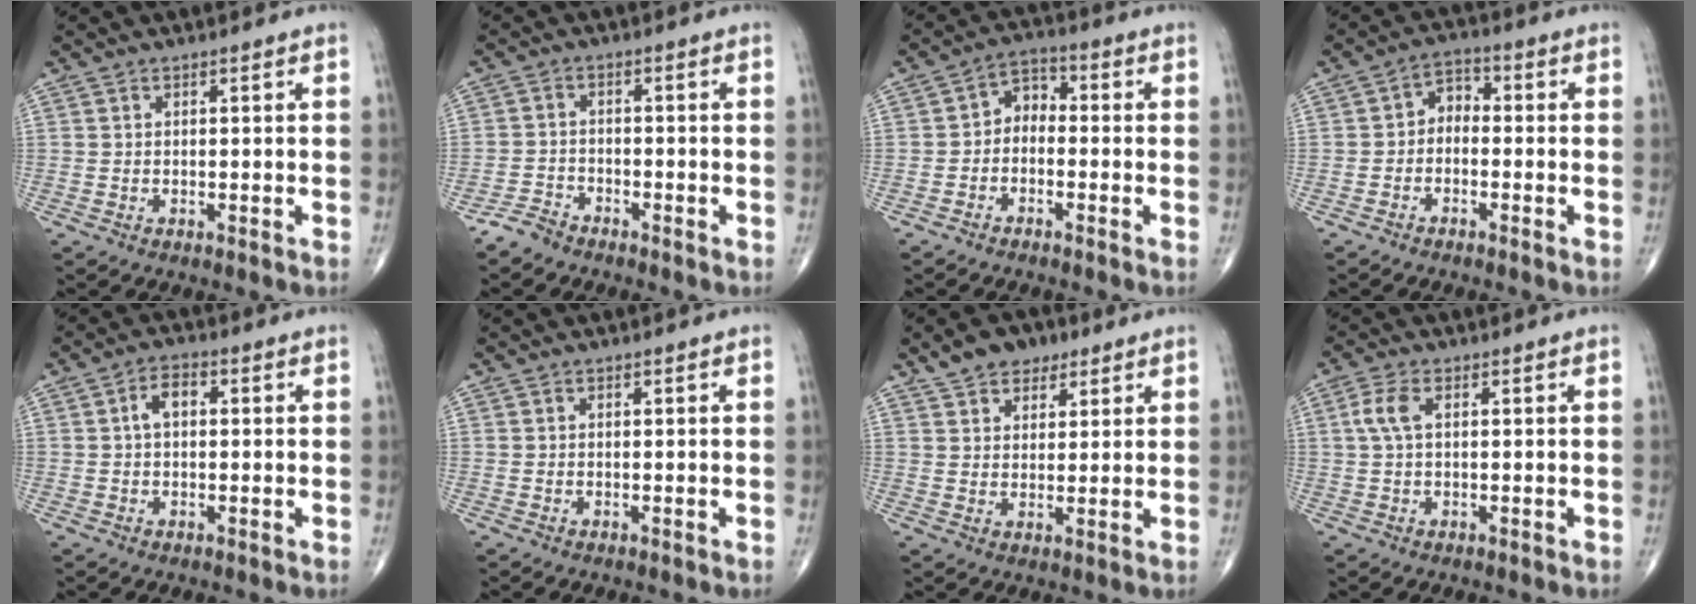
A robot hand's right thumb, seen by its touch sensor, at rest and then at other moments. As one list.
[{"total": 3.3, "force": [-2.9, 1.4, 0.5], "torque": [-0.010, 0.007, -0.061]}, {"total": 4.6, "force": [-1.1, 3.4, 2.9], "torque": [-0.031, 0.028, -0.035]}, {"total": 4.0, "force": [-0.9, 3.0, 2.6], "torque": [-0.026, 0.025, -0.031]}, {"total": 4.3, "force": [0.6, 2.5, 3.4], "torque": [-0.060, 0.015, 0.007]}, {"total": 0.0}, {"total": 7.3, "force": [4.6, 4.4, 3.6], "torque": [-0.031, -0.012, 0.076]}, {"total": 3.8, "force": [0.9, 1.8, 3.3], "torque": [-0.089, 0.011, 0.016]}]